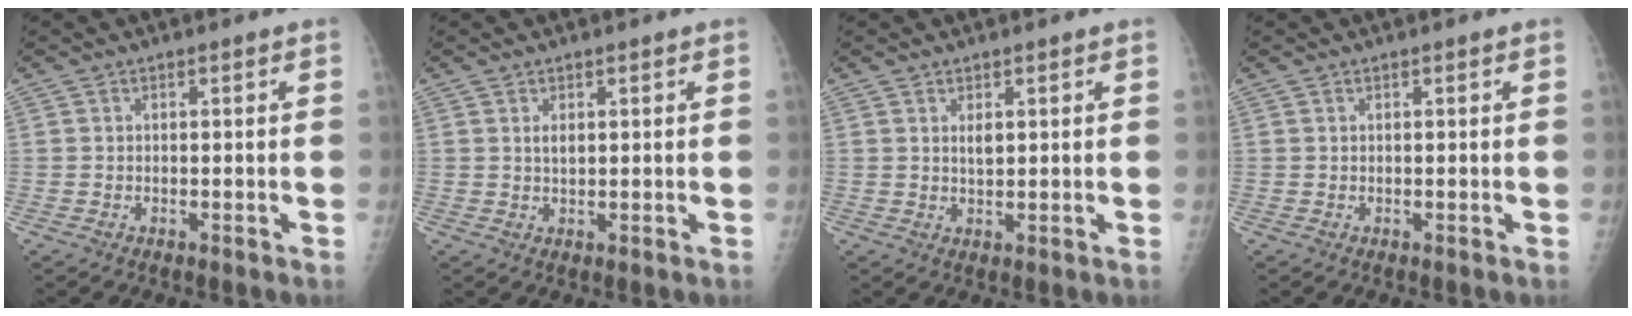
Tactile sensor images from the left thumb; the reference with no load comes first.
{"total": 1.4, "force": [0.6, 0.7, 1.0], "torque": [-0.014, -0.005, 0.013]}
{"total": 1.7, "force": [0.7, 0.8, 1.3], "torque": [-0.018, -0.007, 0.016]}
{"total": 0.0}